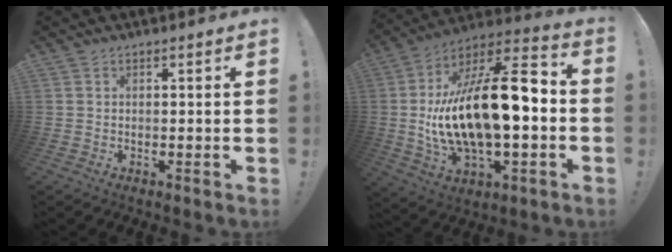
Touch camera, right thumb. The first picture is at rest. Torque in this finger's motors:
{"motor_torque": [2.22, 2.39, 1.61, -1.16, 0.76]}